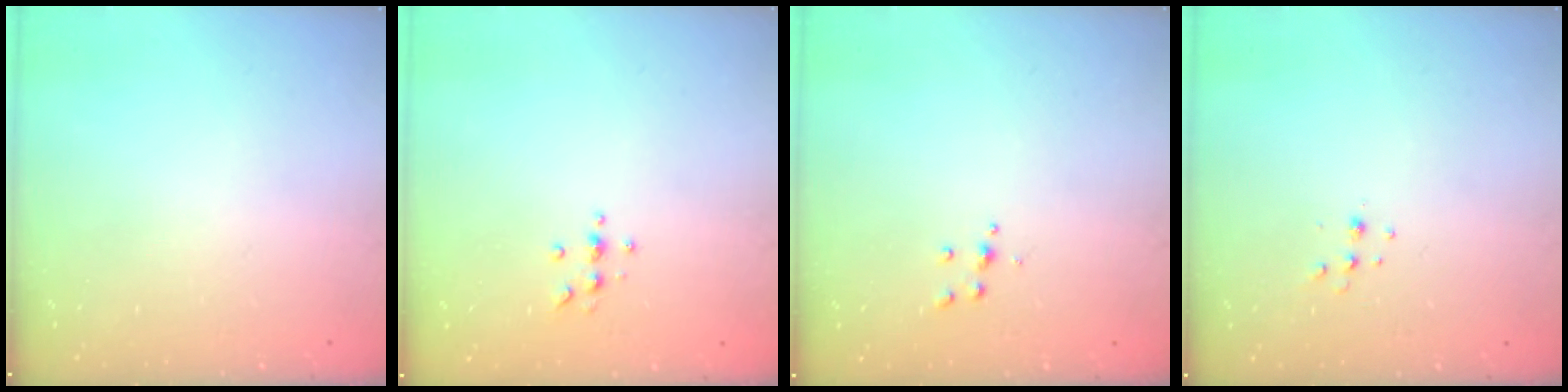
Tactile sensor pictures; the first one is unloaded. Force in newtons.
{"total": 4.6, "press": 4.6, "slide": 0.6}
{"total": 3.6, "press": 3.6, "slide": 0.3}
{"total": 3.8, "press": 3.7, "slide": 0.7}